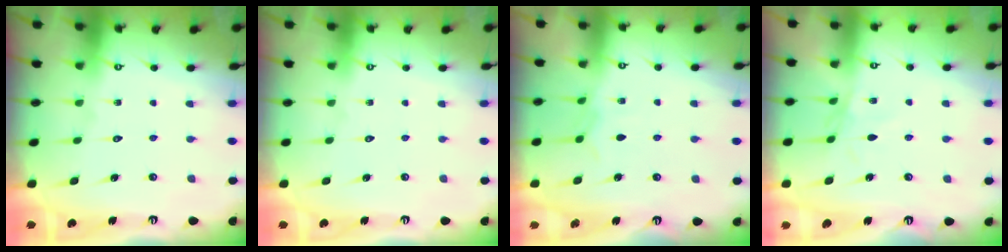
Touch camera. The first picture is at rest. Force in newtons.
{"total": 0.0}
{"total": 4.6, "press": 4.5, "slide": 0.7}
{"total": 2.0, "press": 1.9, "slide": 0.4}